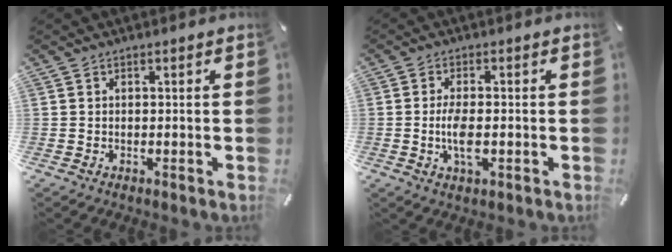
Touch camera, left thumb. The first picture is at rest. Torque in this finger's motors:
{"motor_torque": [0.53, 3.08, 0.30, 0.10, 0.27]}